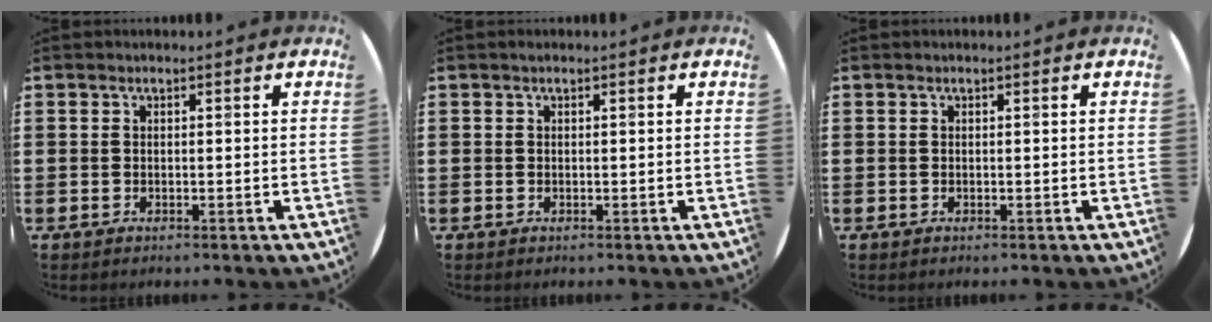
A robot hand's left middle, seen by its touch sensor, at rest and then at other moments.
{"total": 0.0}
{"total": 0.0}